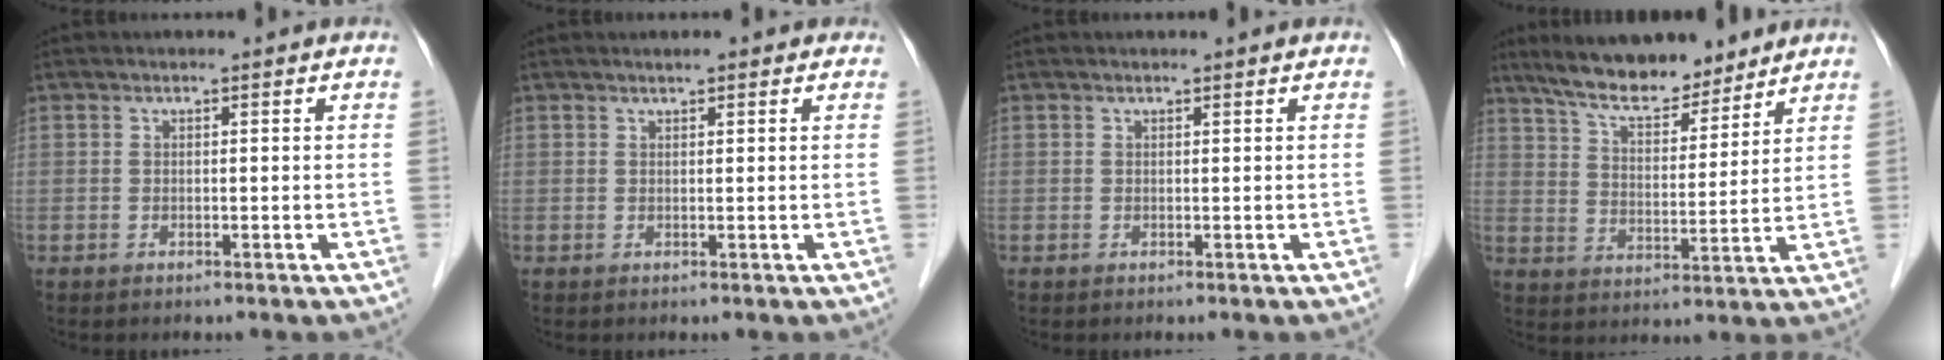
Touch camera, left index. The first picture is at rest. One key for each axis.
{"total": 1.7, "fx": 1.4, "fy": 0.6, "fz": 0.8, "tx": -0.014, "ty": 0.010, "tz": 0.018}
{"total": 0.9, "fx": 0.9, "fy": 0.1, "fz": 0.1, "tx": -0.010, "ty": 0.006, "tz": 0.011}
{"total": 12.1, "fx": 10.4, "fy": 2.9, "fz": 5.4, "tx": -0.086, "ty": 0.012, "tz": 0.177}